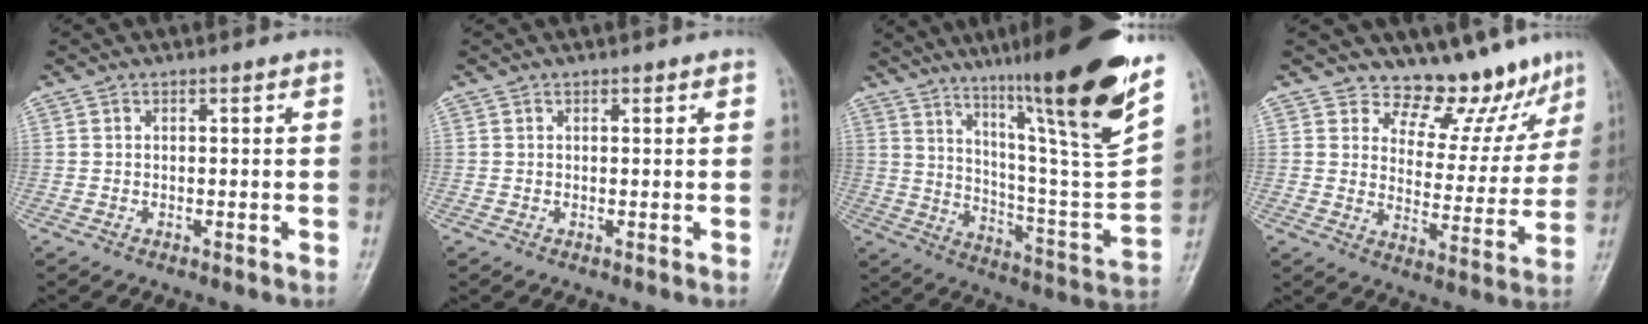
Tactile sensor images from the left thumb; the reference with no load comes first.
{"total": 0.8, "force": [0.5, 0.4, 0.4], "torque": [-0.003, -0.002, 0.005]}
{"total": 28.8, "force": [18.2, 3.1, 22.1], "torque": [-0.320, -0.073, 0.292]}
{"total": 11.4, "force": [10.1, 4.9, 2.2], "torque": [0.014, -0.091, 0.135]}